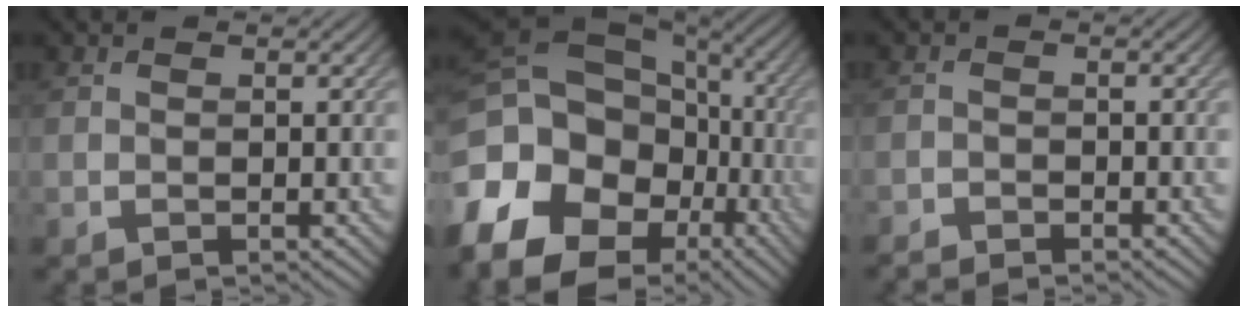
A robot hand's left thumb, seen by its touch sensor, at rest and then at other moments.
{"total": 20.2, "force": [-7.6, 14.9, 11.2], "torque": [-0.271, -0.021, -0.099]}
{"total": 2.2, "force": [-2.1, 0.5, 0.4], "torque": [-0.011, -0.003, -0.043]}